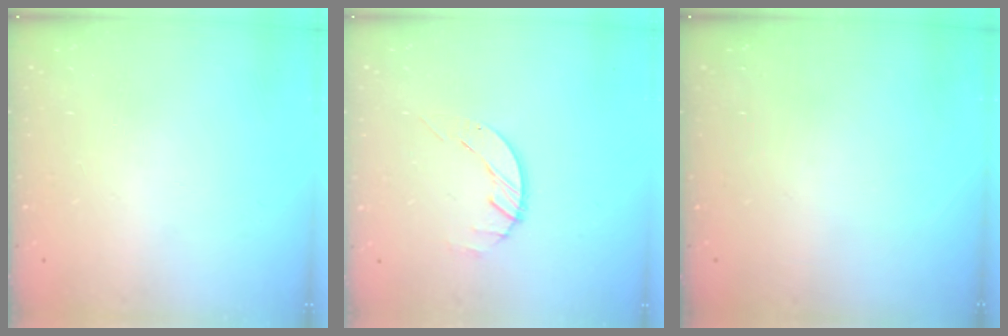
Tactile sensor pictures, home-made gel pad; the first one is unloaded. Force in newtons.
{"total": 2.6, "press": 2.6, "slide": 0.3}
{"total": 0.0}